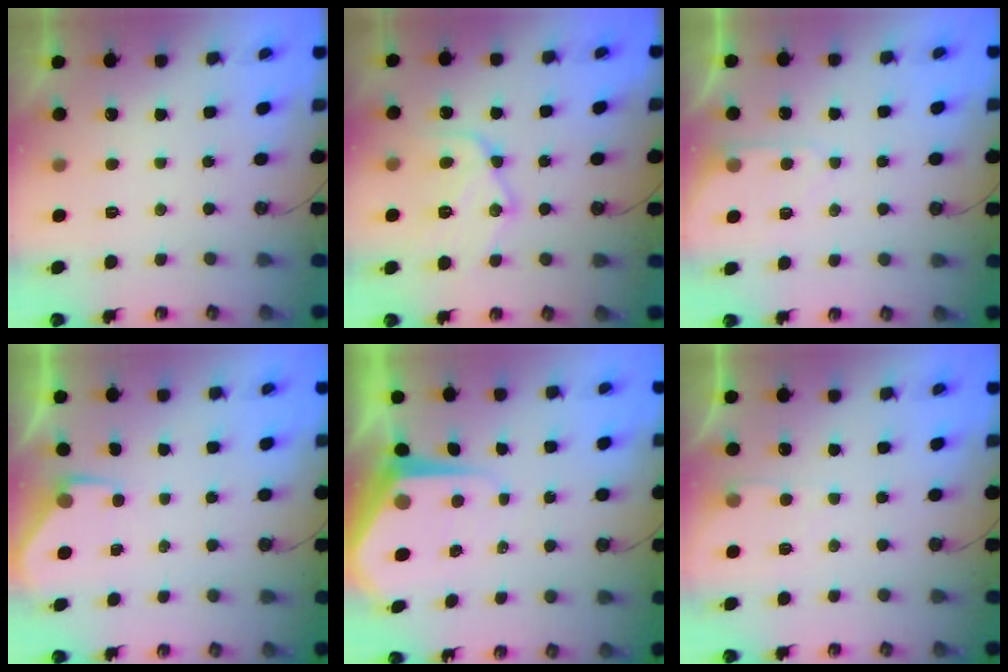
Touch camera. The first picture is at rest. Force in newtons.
{"total": 14.7, "press": 14.6, "slide": 1.1}
{"total": 6.5, "press": 6.4, "slide": 0.6}
{"total": 3.5, "press": 3.5, "slide": 0.5}
{"total": 7.9, "press": 7.9, "slide": 0.6}
{"total": 3.8, "press": 3.7, "slide": 0.6}